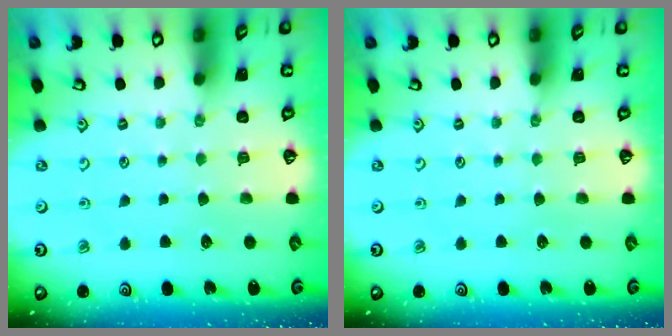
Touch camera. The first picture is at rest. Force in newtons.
{"total": 0.0}